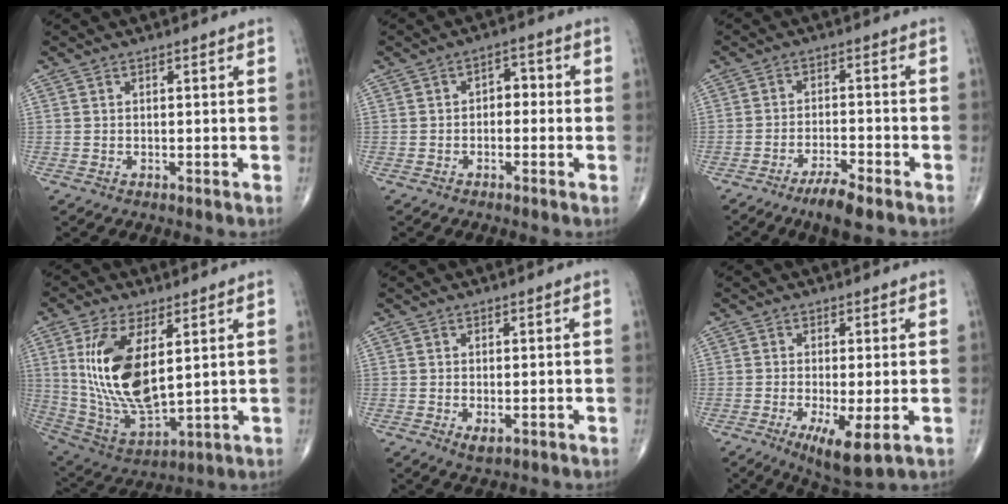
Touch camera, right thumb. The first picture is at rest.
{"total": 3.4, "force": [-0.5, 2.3, 2.4], "torque": [-0.015, 0.018, -0.018]}
{"total": 5.7, "force": [-4.1, 0.9, 3.8], "torque": [-0.073, 0.016, -0.073]}
{"total": 17.5, "force": [4.1, 8.0, 15.0], "torque": [-0.292, -0.024, 0.095]}
{"total": 1.9, "force": [-0.6, 0.9, 1.6], "torque": [-0.026, -0.004, -0.006]}
{"total": 7.5, "force": [-2.4, 1.8, 6.9], "torque": [-0.120, -0.022, -0.037]}